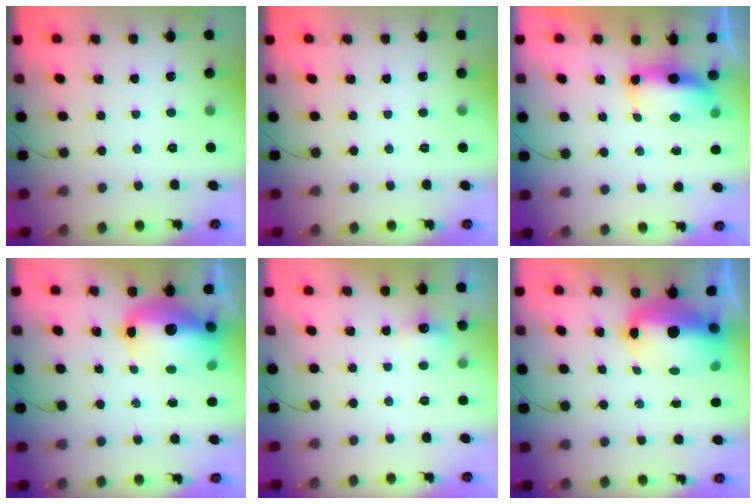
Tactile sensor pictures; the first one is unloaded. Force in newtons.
{"total": 0.0}
{"total": 7.1, "press": 7.0, "slide": 0.8}
{"total": 14.9, "press": 14.6, "slide": 3.1}
{"total": 6.8, "press": 4.4, "slide": 5.2}
{"total": 11.1, "press": 10.8, "slide": 2.6}